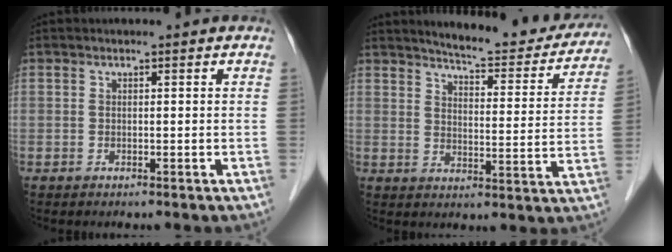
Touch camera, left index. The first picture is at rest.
{"total": 16.8, "force": [15.5, 3.0, 5.7], "torque": [-0.062, -0.043, 0.184]}